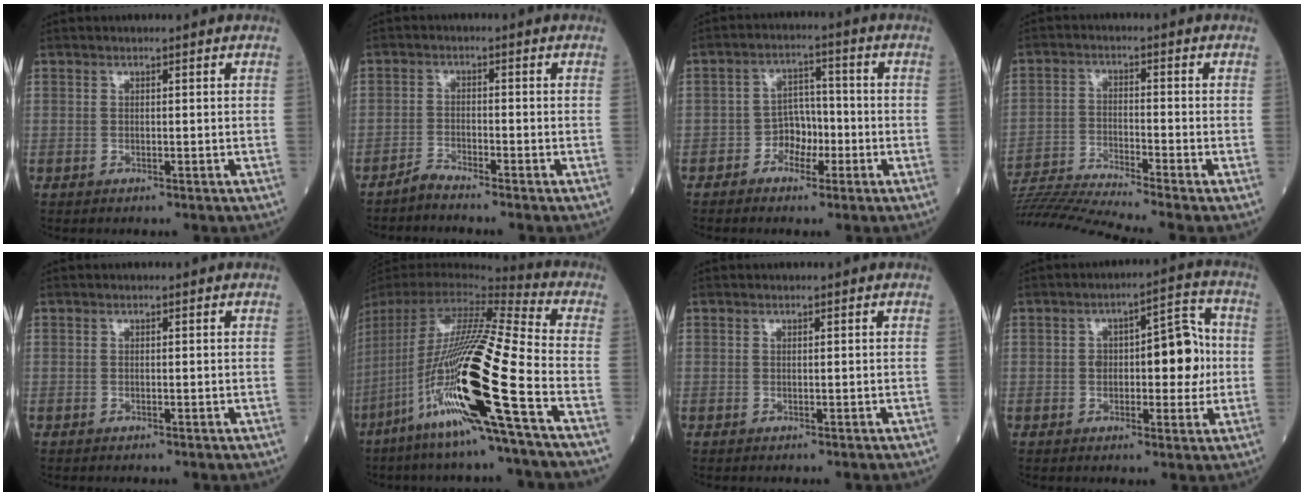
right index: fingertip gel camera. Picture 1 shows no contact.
{"total": 2.2, "force": [-2.2, -0.4, 0.2], "torque": [-0.007, -0.010, -0.045]}
{"total": 4.6, "force": [-2.0, 3.2, 2.7], "torque": [-0.039, 0.013, -0.039]}
{"total": 12.3, "force": [-11.2, -3.3, 3.9], "torque": [-0.058, -0.015, -0.194]}
{"total": 0.0}
{"total": 24.5, "force": [-8.9, -0.4, 22.8], "torque": [-0.467, -0.042, -0.178]}
{"total": 0.0}
{"total": 9.6, "force": [0.2, 3.9, 8.7], "torque": [-0.119, 0.030, 0.006]}